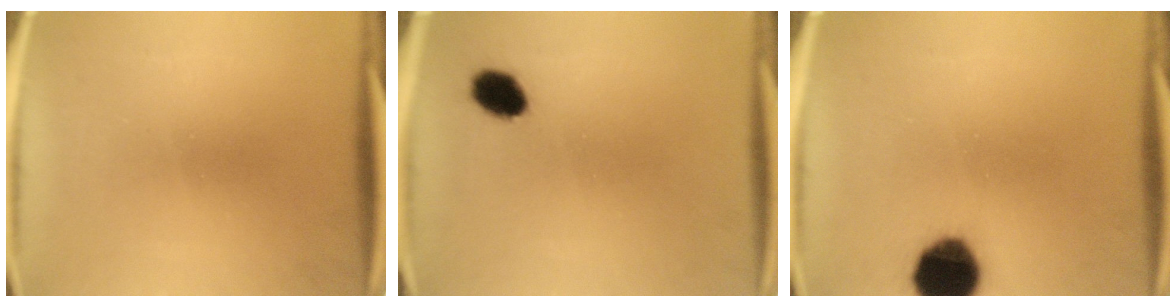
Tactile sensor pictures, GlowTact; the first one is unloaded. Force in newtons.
{"total": 5.5}
{"total": 13.1}